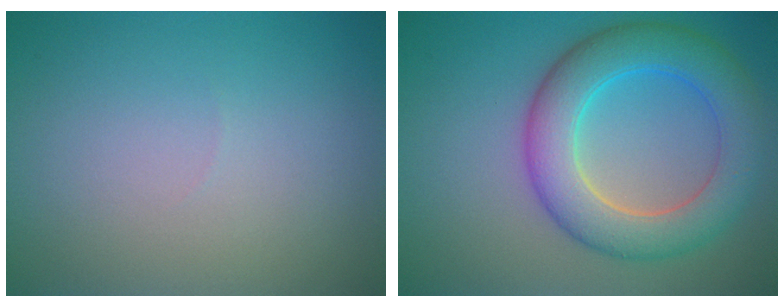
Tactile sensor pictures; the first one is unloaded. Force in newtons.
{"total": 7.4, "press": 7.4, "slide": 0.5}